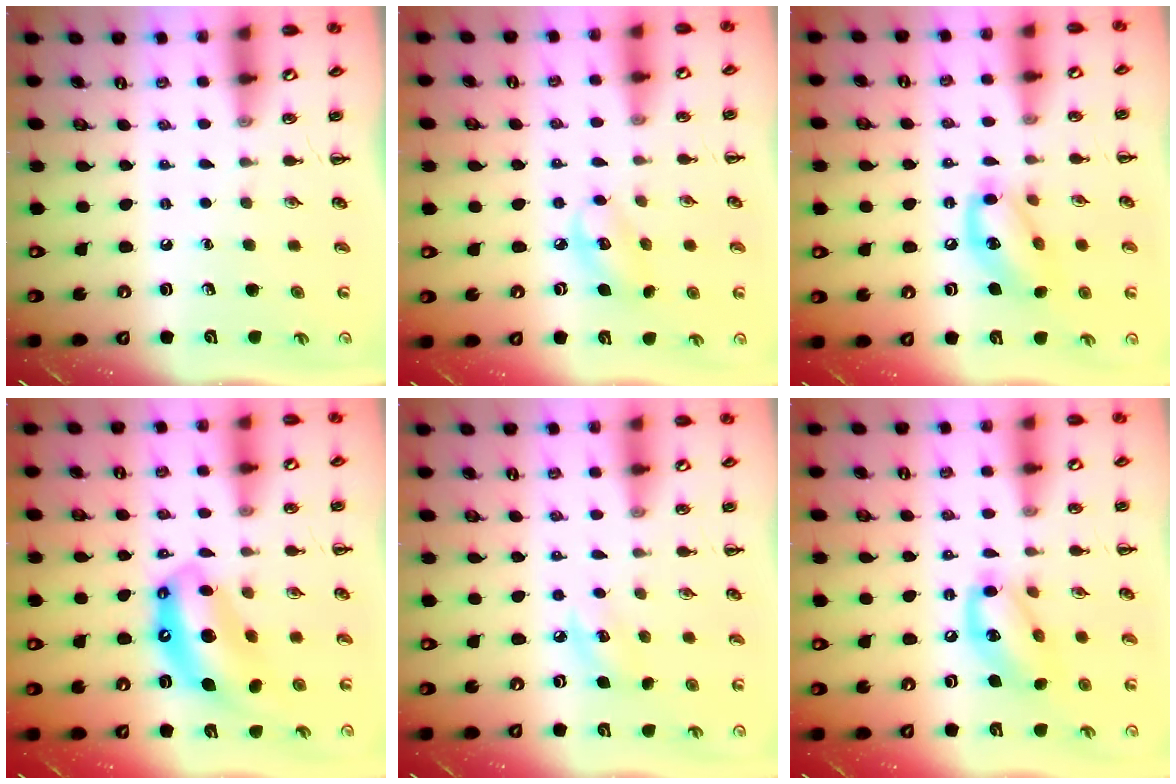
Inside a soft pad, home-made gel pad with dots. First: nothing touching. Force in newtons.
{"total": 6.7, "press": 6.7, "slide": 1.1}
{"total": 13.4, "press": 13.2, "slide": 2.1}
{"total": 12.4, "press": 11.9, "slide": 3.5}
{"total": 6.6, "press": 6.4, "slide": 1.5}
{"total": 13.4, "press": 13.2, "slide": 2.1}